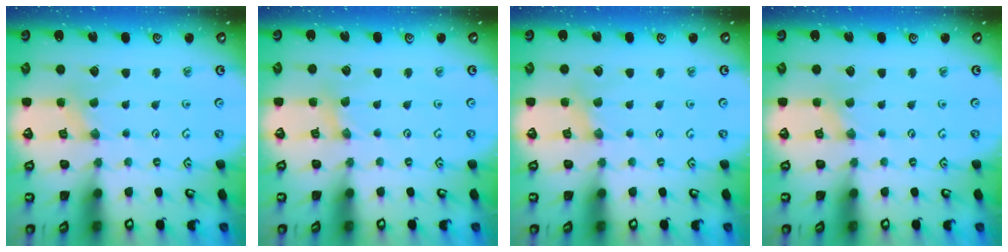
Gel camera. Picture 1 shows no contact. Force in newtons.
{"total": 1.7, "press": 1.7, "slide": 0.2}
{"total": 2.0, "press": 1.9, "slide": 0.4}
{"total": 0.0}